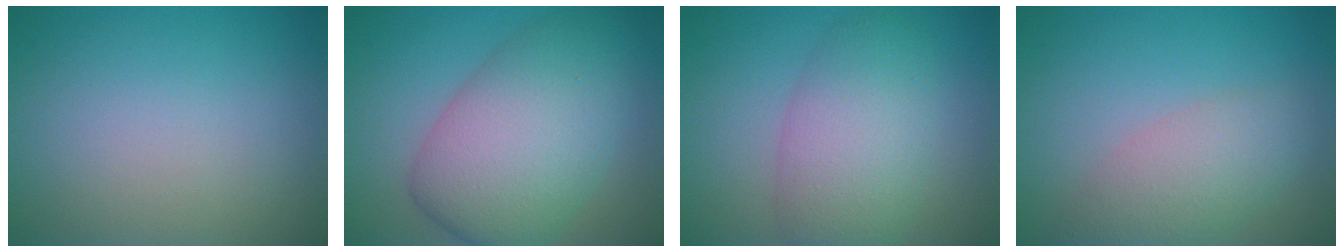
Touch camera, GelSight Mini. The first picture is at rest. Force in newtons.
{"total": 9.8, "press": 9.8, "slide": 0.2}
{"total": 6.3, "press": 6.3, "slide": 0.1}
{"total": 4.2, "press": 4.2, "slide": 0.4}